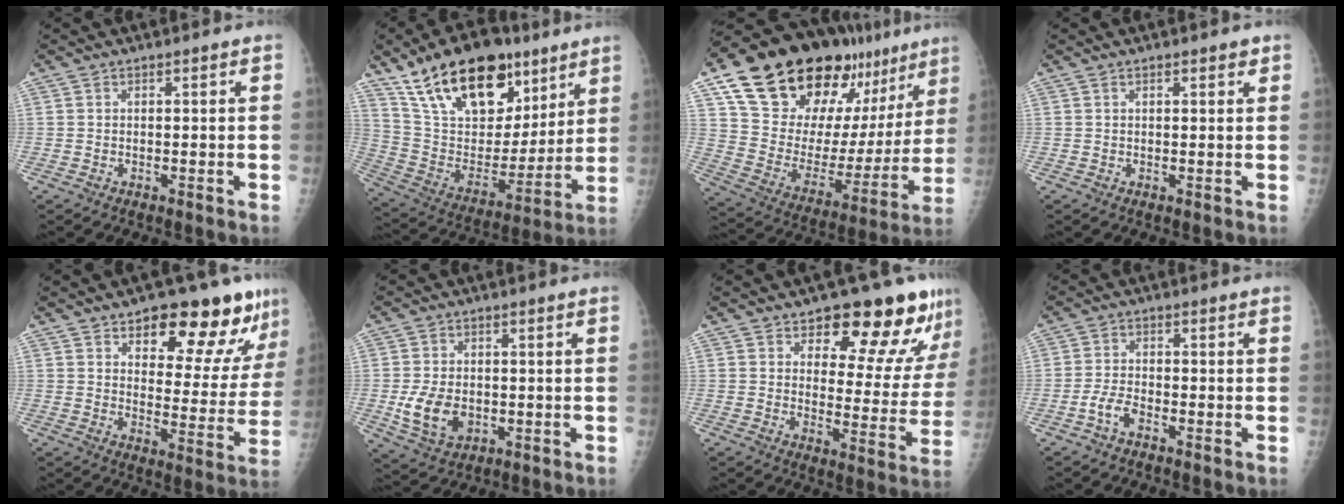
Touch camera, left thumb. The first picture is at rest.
{"total": 25.3, "force": [15.7, 13.4, 14.7], "torque": [-0.213, -0.045, 0.275]}
{"total": 30.7, "force": [20.2, 14.0, 18.4], "torque": [-0.256, -0.050, 0.316]}
{"total": 1.4, "force": [0.9, 0.6, 0.9], "torque": [-0.002, -0.003, 0.009]}
{"total": 17.1, "force": [11.3, 6.8, 10.9], "torque": [-0.091, -0.064, 0.156]}
{"total": 8.4, "force": [-1.3, 6.1, 5.7], "torque": [-0.091, -0.005, -0.013]}
{"total": 16.1, "force": [12.0, 6.4, 8.6], "torque": [-0.053, -0.084, 0.150]}
{"total": 3.4, "force": [-2.0, 1.7, 2.2], "torque": [-0.047, 0.013, -0.042]}